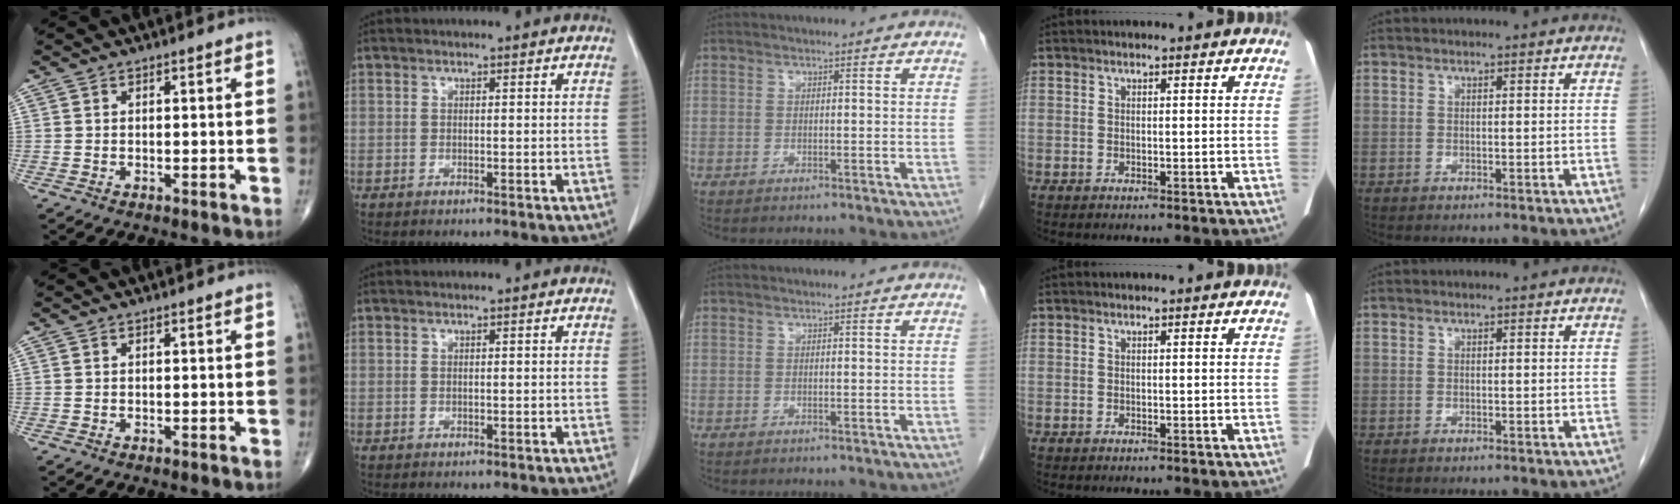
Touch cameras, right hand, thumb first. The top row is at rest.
{}